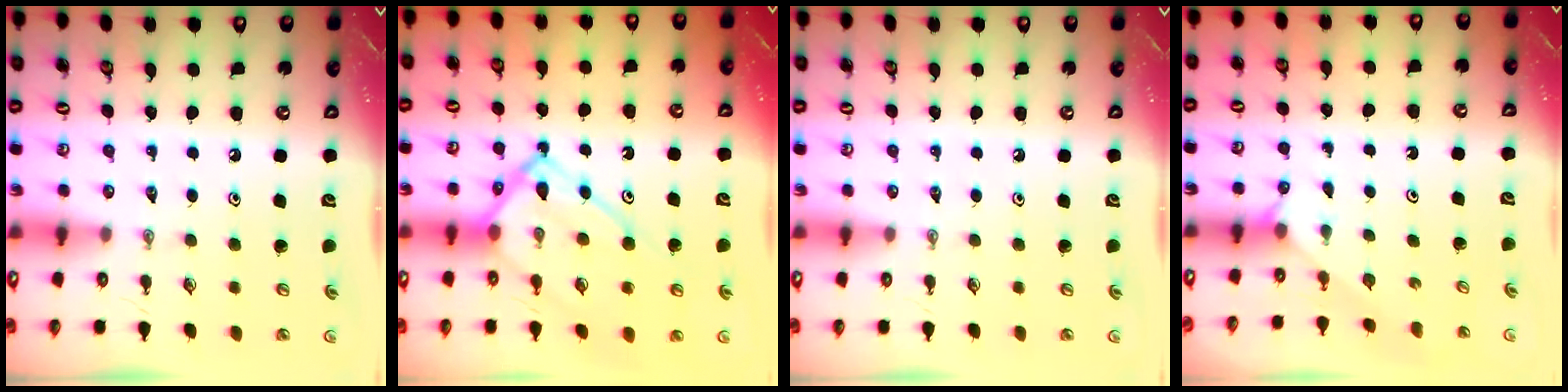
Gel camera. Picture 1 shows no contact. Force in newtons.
{"total": 17.1, "press": 17.0, "slide": 1.7}
{"total": 0.0}
{"total": 2.1, "press": 2.1, "slide": 0.1}